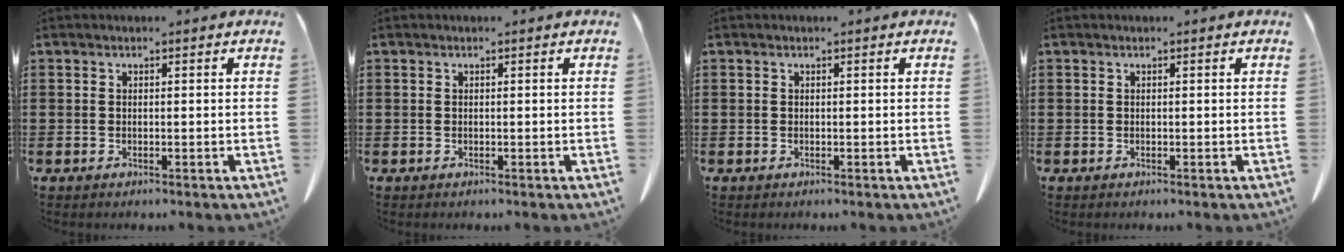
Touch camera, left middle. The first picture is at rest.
{"total": 0.0}
{"total": 0.0}
{"total": 0.0}